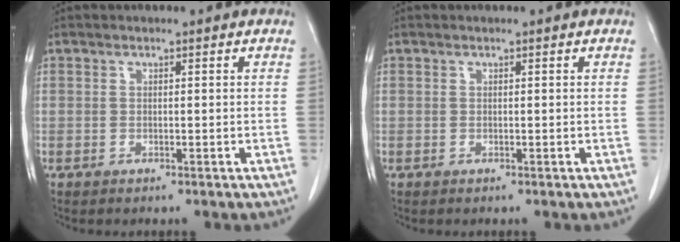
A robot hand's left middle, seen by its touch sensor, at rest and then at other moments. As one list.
[{"total": 0.0}]